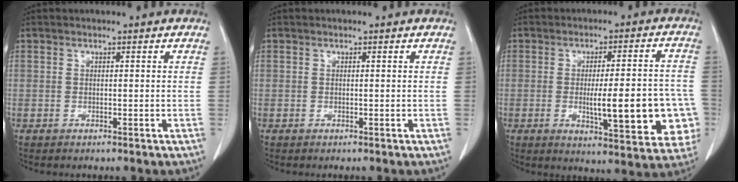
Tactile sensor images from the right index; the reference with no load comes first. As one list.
[{"total": 0.0}, {"total": 15.3, "force": [-3.2, 3.3, 14.6], "torque": [-0.151, 0.017, -0.024]}]